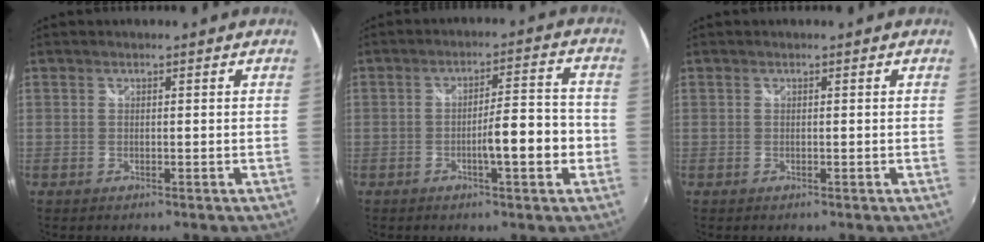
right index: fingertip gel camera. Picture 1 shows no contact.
{"total": 7.9, "force": [-2.4, 1.2, 7.4], "torque": [-0.120, 0.005, -0.030]}
{"total": 0.0}